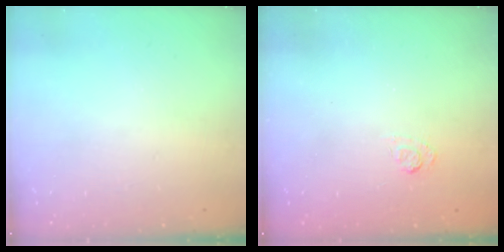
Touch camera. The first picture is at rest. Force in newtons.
{"total": 2.7, "press": 2.3, "slide": 1.5}